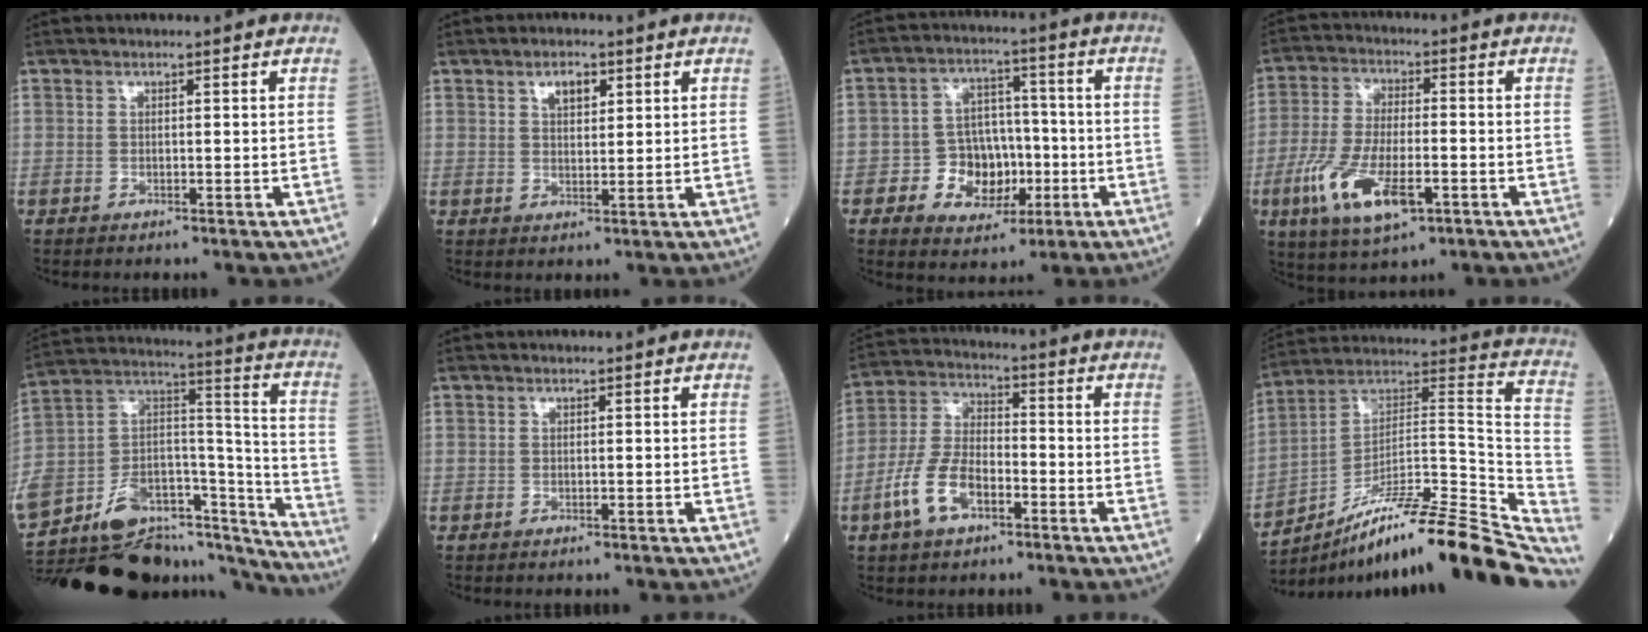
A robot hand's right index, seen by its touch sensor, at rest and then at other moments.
{"total": 3.2, "force": [1.7, 1.5, 2.3], "torque": [-0.039, 0.002, 0.030]}
{"total": 8.7, "force": [-2.4, 6.8, 4.9], "torque": [-0.076, 0.023, -0.032]}
{"total": 12.1, "force": [-4.7, 3.9, 10.4], "torque": [-0.215, -0.016, -0.083]}
{"total": 38.2, "force": [-29.0, 14.5, 20.2], "torque": [-0.424, -0.006, -0.437]}
{"total": 0.0}
{"total": 9.6, "force": [-4.3, 4.6, 7.3], "torque": [-0.167, 0.011, -0.084]}
{"total": 29.3, "force": [-24.0, 1.6, 16.8], "torque": [-0.177, 0.007, -0.366]}